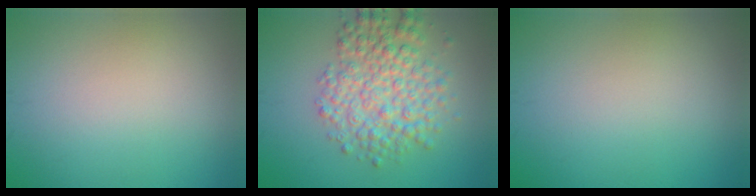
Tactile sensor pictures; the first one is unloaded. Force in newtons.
{"total": 5.8, "press": 5.8, "slide": 0.1}
{"total": 0.0}